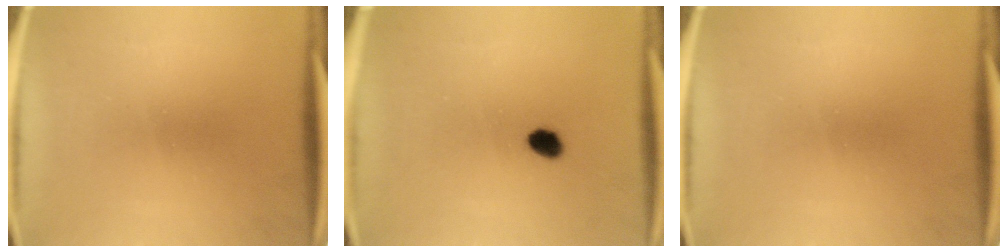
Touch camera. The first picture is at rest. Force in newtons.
{"total": 2.7}
{"total": 0.0}